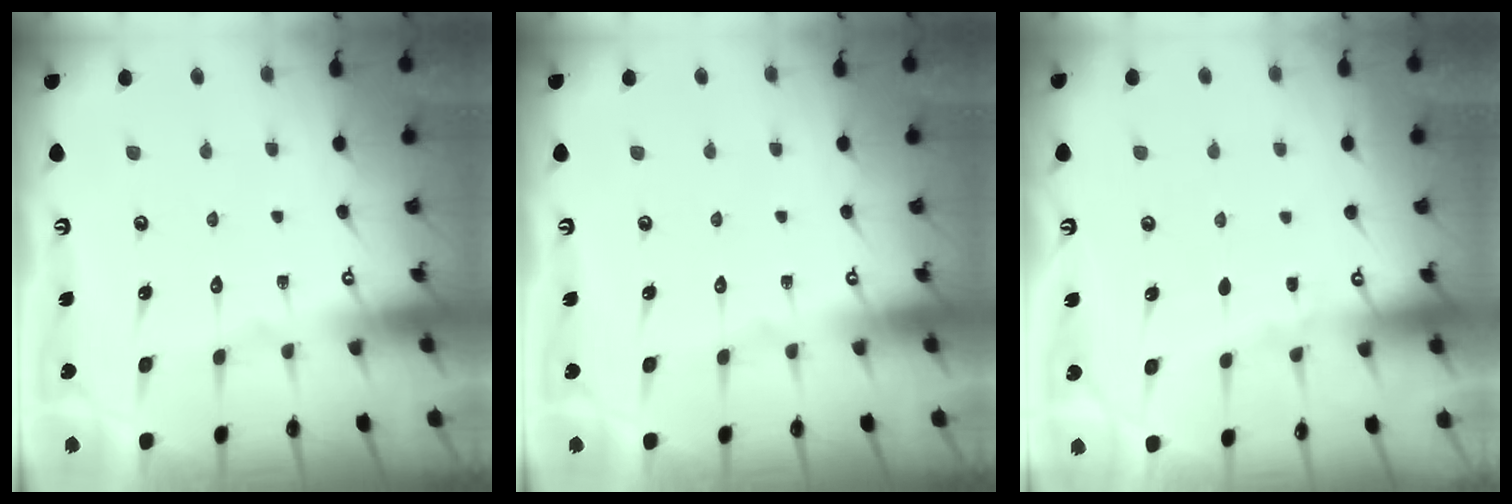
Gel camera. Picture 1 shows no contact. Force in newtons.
{"total": 0.0}
{"total": 2.9, "press": 2.8, "slide": 0.5}